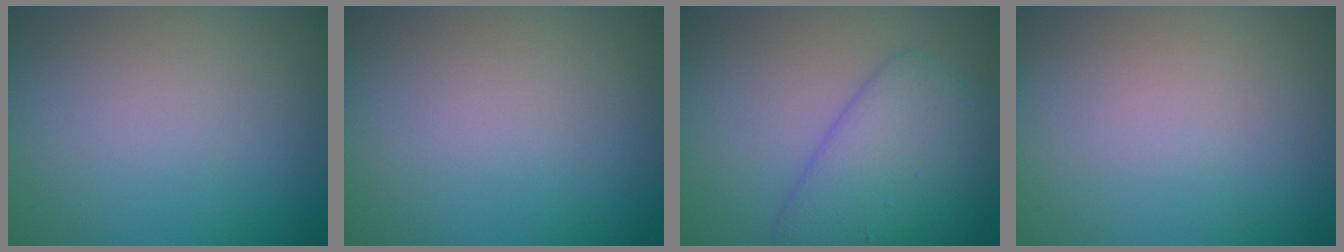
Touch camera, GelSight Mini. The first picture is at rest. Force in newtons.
{"total": 0.0}
{"total": 5.3, "press": 5.3, "slide": 0.1}
{"total": 0.0}